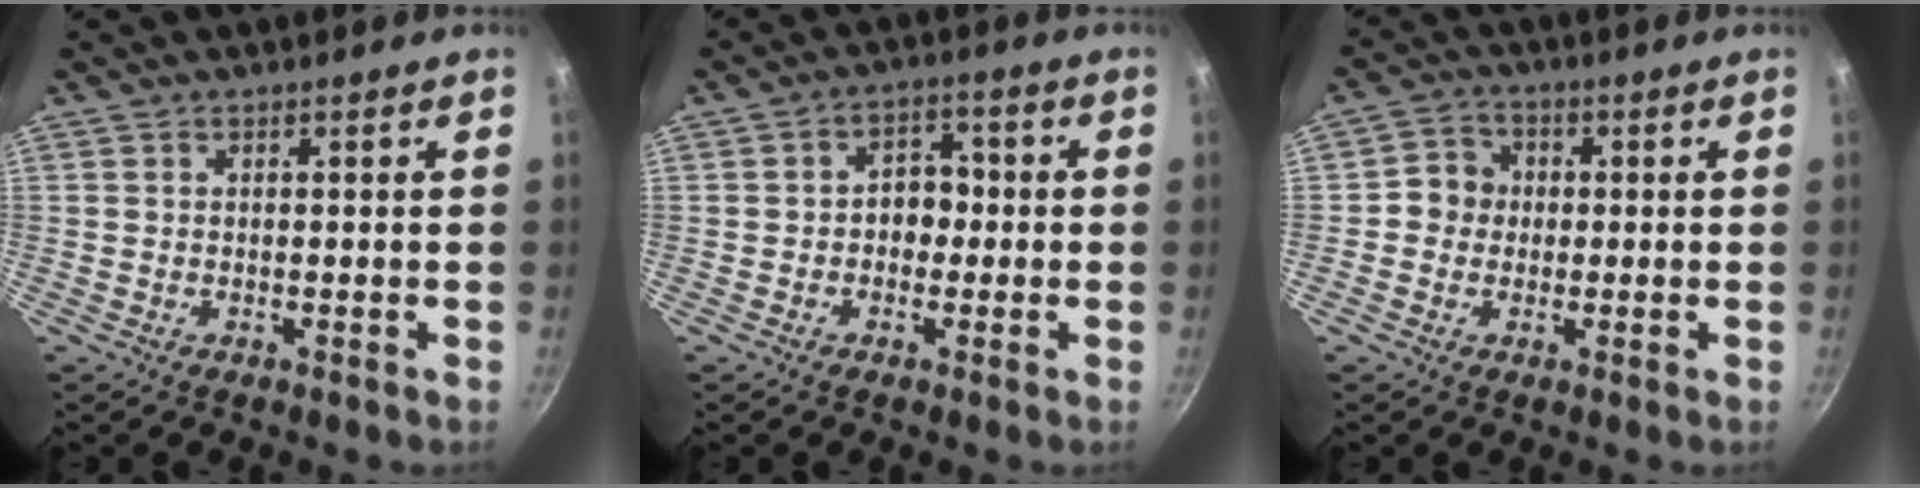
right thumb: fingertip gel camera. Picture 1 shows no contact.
{"total": 5.3, "force": [-0.5, 4.2, 3.2], "torque": [-0.002, 0.015, -0.014]}
{"total": 5.2, "force": [-0.1, 4.8, 1.8], "torque": [0.001, 0.012, -0.016]}